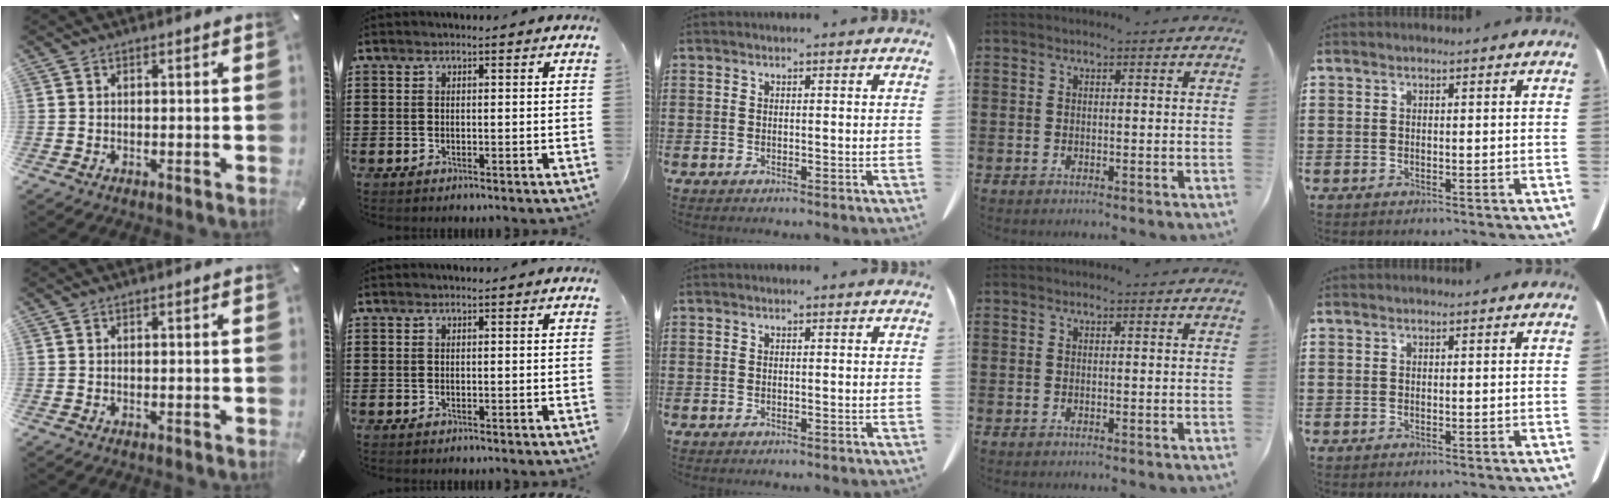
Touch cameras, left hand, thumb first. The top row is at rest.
{}